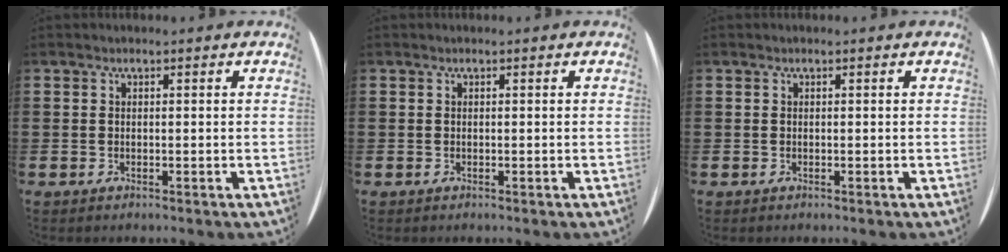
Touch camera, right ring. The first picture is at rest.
{"total": 0.0}
{"total": 0.0}